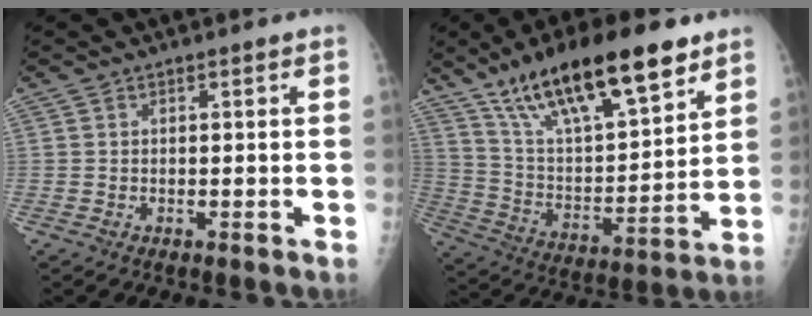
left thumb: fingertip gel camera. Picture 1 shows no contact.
{"total": 23.9, "force": [15.4, 7.8, 16.6], "torque": [-0.253, -0.044, 0.271]}